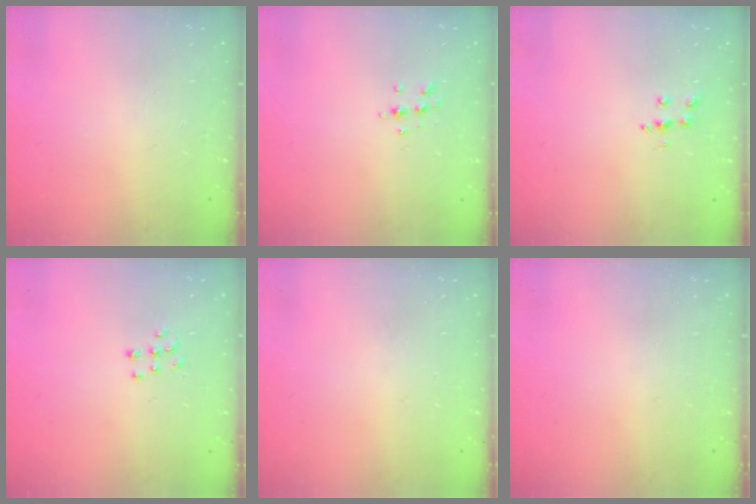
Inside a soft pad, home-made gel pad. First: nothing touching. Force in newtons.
{"total": 5.9, "press": 5.8, "slide": 1.2}
{"total": 6.2, "press": 6.2, "slide": 0.5}
{"total": 6.2, "press": 6.1, "slide": 0.9}
{"total": 0.0}
{"total": 0.0}